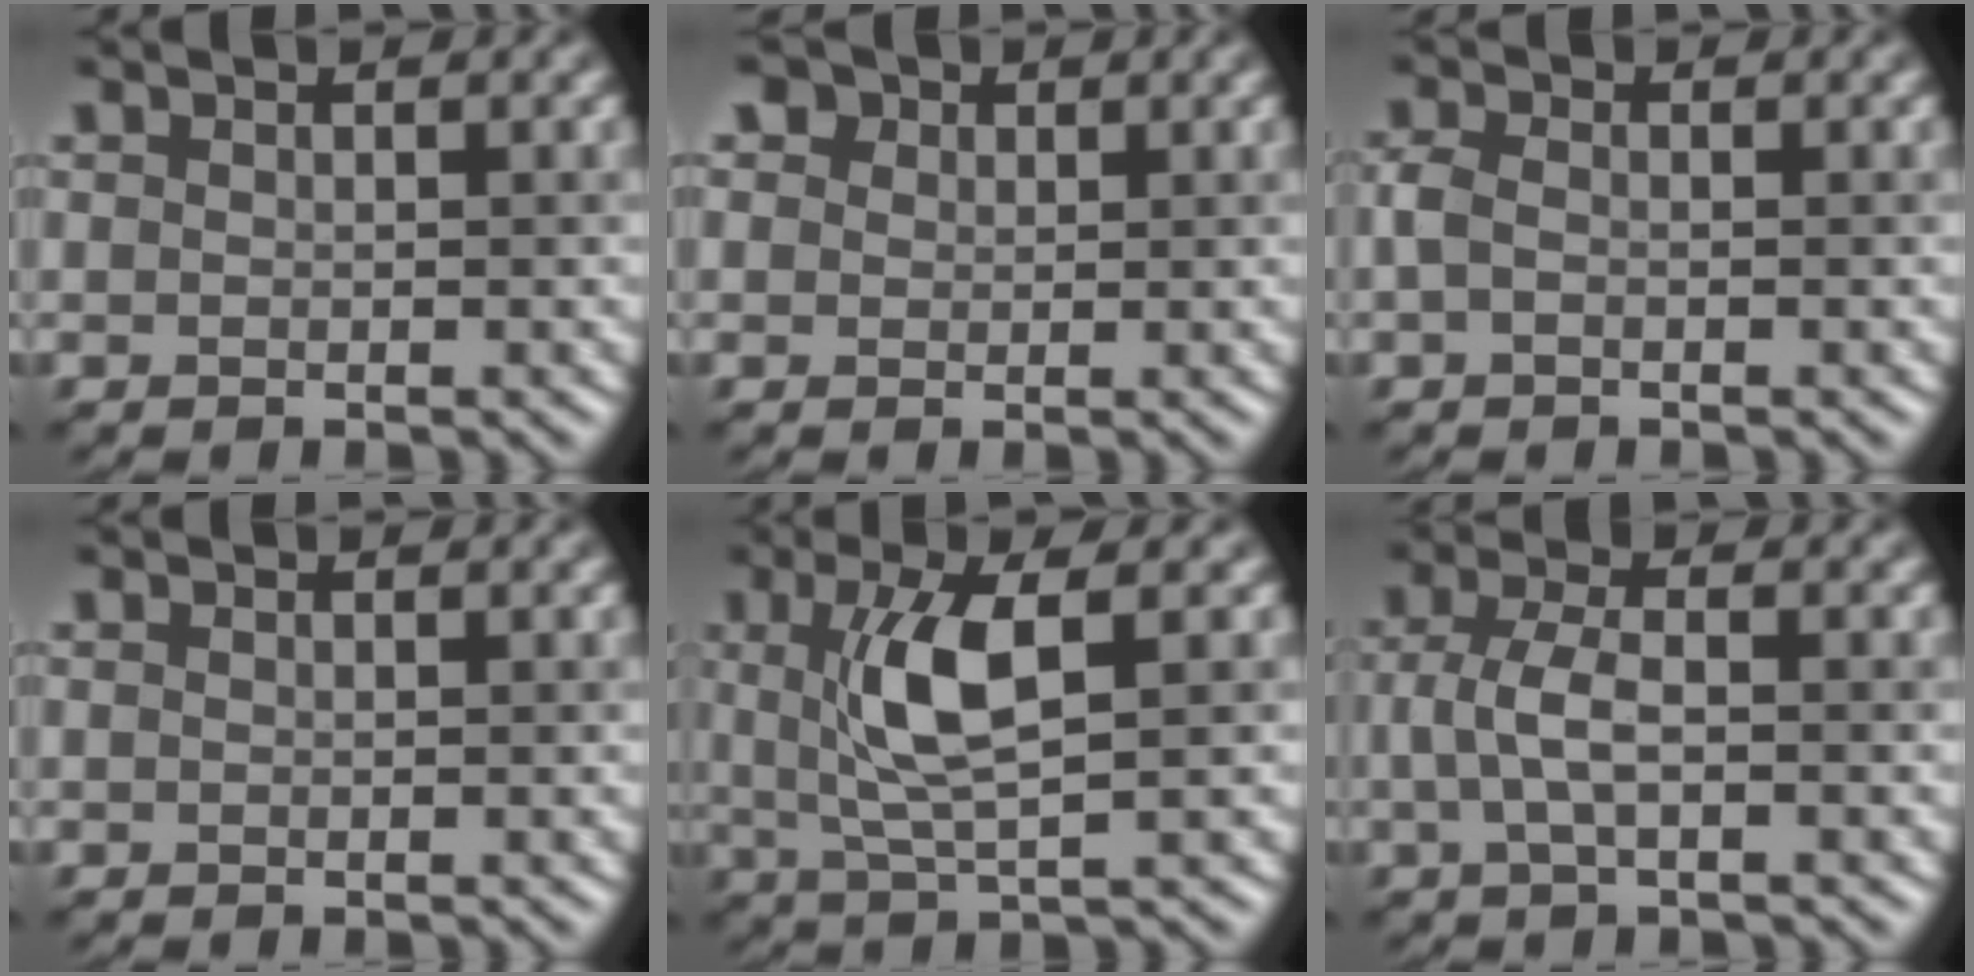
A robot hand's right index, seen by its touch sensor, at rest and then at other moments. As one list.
[{"total": 4.4, "force": [2.7, 2.9, 2.0], "torque": [-0.046, 0.018, 0.028]}, {"total": 1.6, "force": [-0.4, 1.0, 1.1], "torque": [-0.028, 0.003, -0.013]}, {"total": 0.0}, {"total": 5.3, "force": [1.0, 1.2, 5.0], "torque": [-0.104, 0.006, 0.024]}, {"total": 2.9, "force": [-0.4, 0.9, 2.8], "torque": [-0.057, 0.005, -0.007]}]